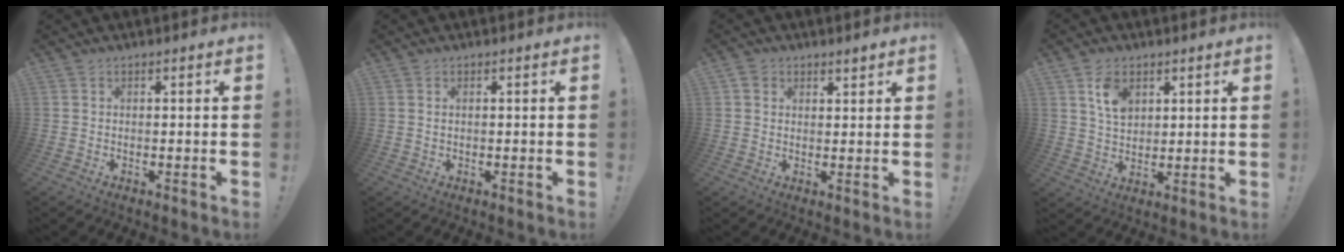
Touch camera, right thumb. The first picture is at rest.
{"total": 0.6, "force": [0.5, 0.2, 0.2], "torque": [-0.005, 0.002, 0.008]}
{"total": 3.1, "force": [2.4, 1.9, 0.8], "torque": [0.002, -0.010, 0.041]}
{"total": 8.0, "force": [3.8, 5.6, 4.2], "torque": [-0.063, -0.010, 0.070]}